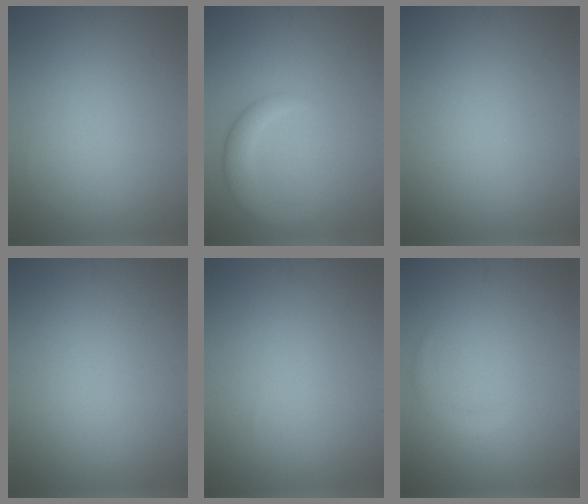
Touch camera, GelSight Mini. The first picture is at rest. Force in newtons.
{"total": 3.1, "press": 3.1, "slide": 0.3}
{"total": 0.0}
{"total": 0.0}
{"total": 0.0}
{"total": 1.0, "press": 1.0, "slide": 0.1}